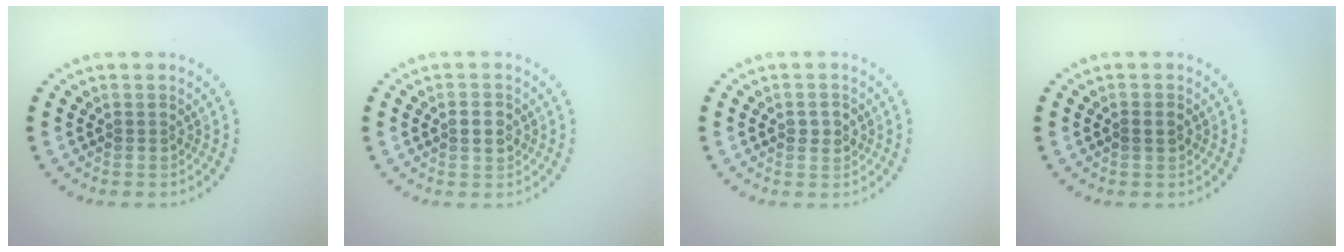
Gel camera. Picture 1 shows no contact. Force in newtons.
{"total": 2.1, "press": 2.1, "slide": 0.1}
{"total": 1.3, "press": 1.3, "slide": 0.2}
{"total": 1.2, "press": 1.1, "slide": 0.3}